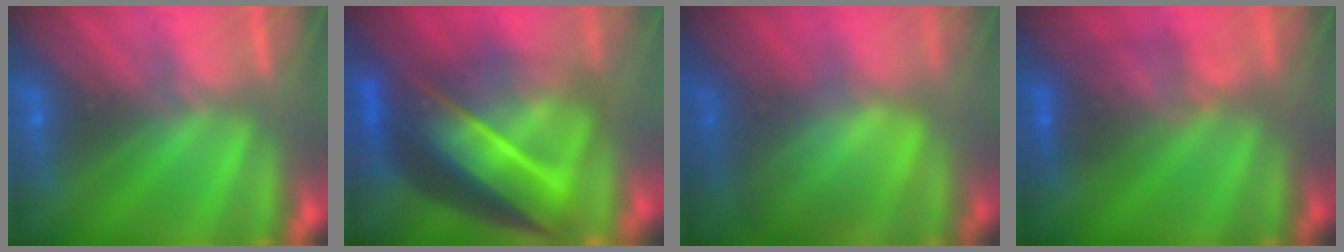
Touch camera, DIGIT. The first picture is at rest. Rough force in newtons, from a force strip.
{"total": 6.9}
{"total": 4.7}
{"total": 2.5}